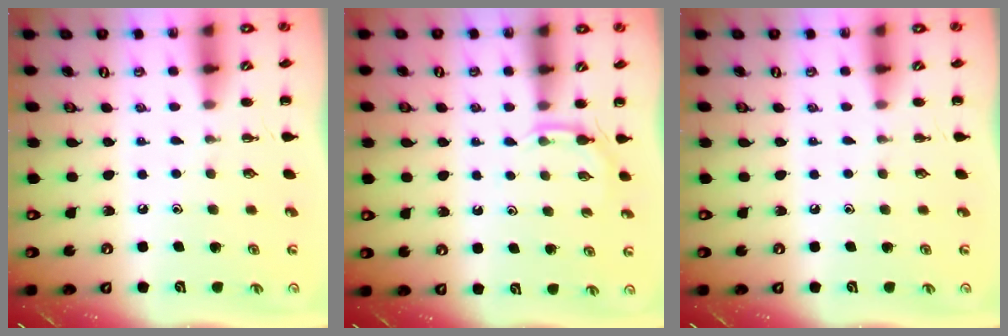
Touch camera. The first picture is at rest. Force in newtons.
{"total": 3.5, "press": 3.3, "slide": 1.2}
{"total": 0.0}